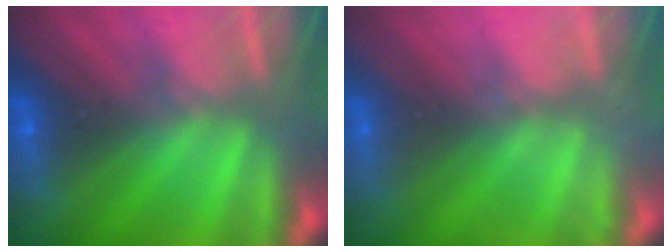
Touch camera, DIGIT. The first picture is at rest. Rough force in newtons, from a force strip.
{"total": 2.3}